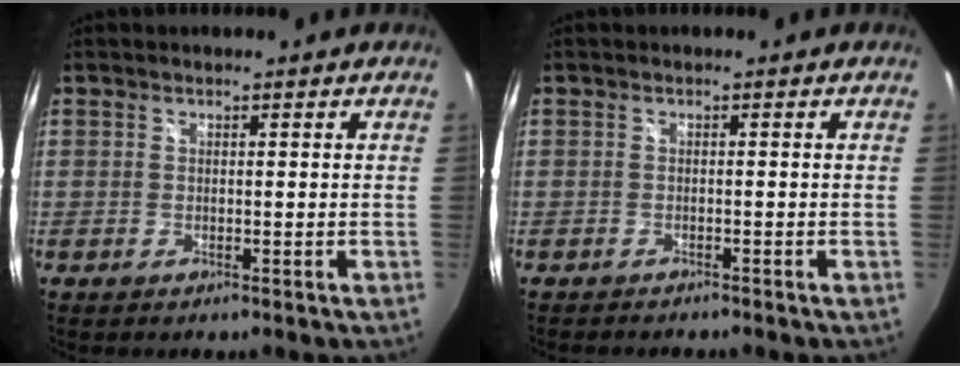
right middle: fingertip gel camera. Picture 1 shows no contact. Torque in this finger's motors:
{"motor_torque": [-0.18, 0.01, -0.05, 0.00]}